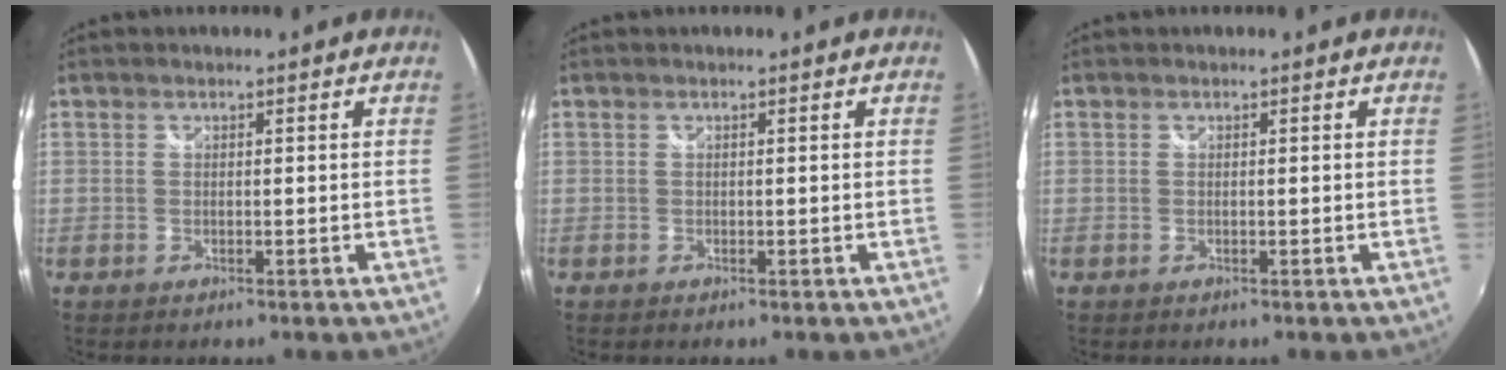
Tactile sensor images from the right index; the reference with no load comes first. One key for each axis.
{"total": 0.0}
{"total": 0.0}